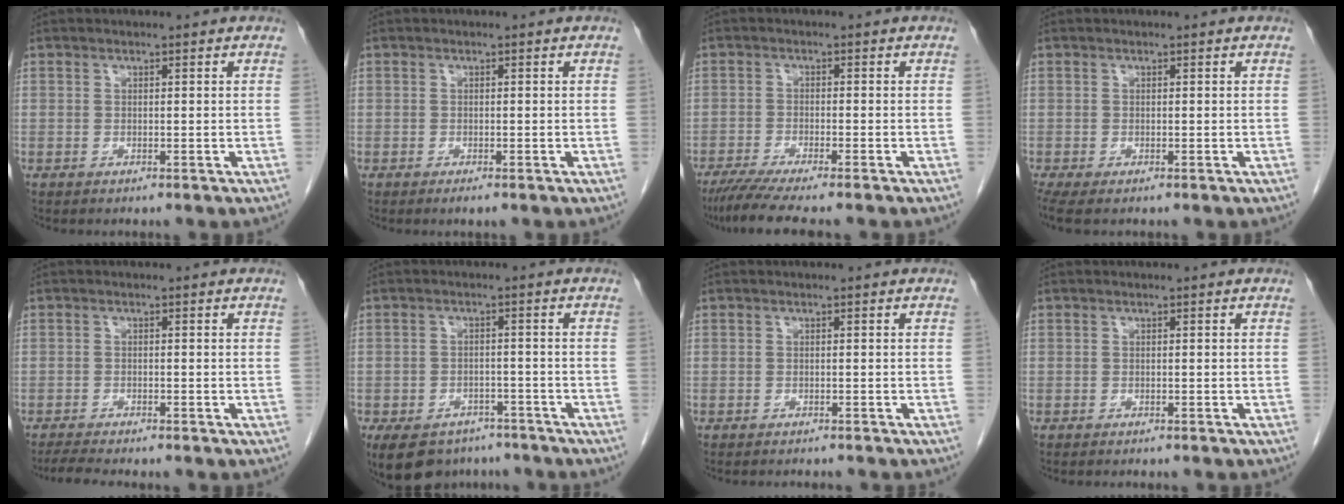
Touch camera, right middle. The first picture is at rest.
{"total": 0.9, "force": [-0.6, 0.1, 0.6], "torque": [-0.013, -0.004, -0.007]}
{"total": 7.1, "force": [-5.9, -0.5, 4.0], "torque": [-0.064, -0.022, -0.097]}
{"total": 3.0, "force": [-2.0, 1.0, 1.9], "torque": [-0.036, -0.010, -0.034]}
{"total": 4.6, "force": [-4.1, 0.2, 2.1], "torque": [-0.038, -0.016, -0.064]}
{"total": 11.9, "force": [-8.7, 7.1, 3.8], "torque": [-0.081, 0.001, -0.115]}
{"total": 3.8, "force": [-3.6, 0.6, 1.1], "torque": [-0.008, -0.006, -0.042]}
{"total": 2.9, "force": [-2.6, 0.5, 1.1], "torque": [-0.014, -0.003, -0.030]}